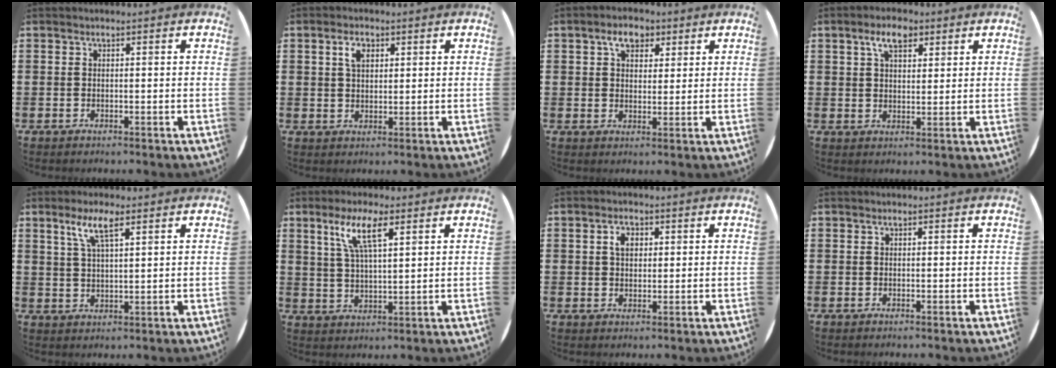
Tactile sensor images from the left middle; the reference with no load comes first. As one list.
[{"total": 2.8, "force": [1.5, 1.7, 1.7], "torque": [-0.022, 0.000, 0.023]}, {"total": 4.2, "force": [2.7, 2.6, 1.9], "torque": [-0.022, 0.005, 0.043]}, {"total": 4.7, "force": [3.1, 2.2, 2.8], "torque": [-0.046, 0.004, 0.051]}, {"total": 5.1, "force": [3.2, 1.1, 3.7], "torque": [-0.082, 0.009, 0.055]}, {"total": 7.1, "force": [4.2, 1.8, 5.4], "torque": [-0.118, 0.010, 0.071]}, {"total": 2.5, "force": [1.0, 1.7, 1.5], "torque": [-0.016, 0.002, 0.013]}, {"total": 0.0}]